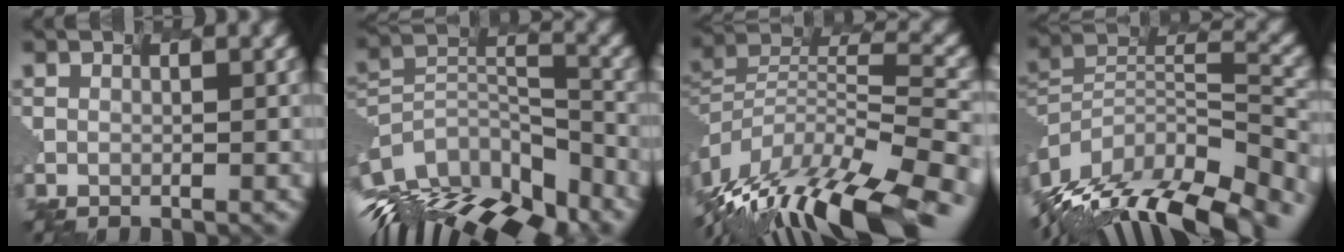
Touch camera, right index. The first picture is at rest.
{"total": 12.7, "force": [-9.7, 5.6, 5.9], "torque": [-0.175, 0.020, -0.135]}
{"total": 14.4, "force": [-11.8, 3.4, 7.6], "torque": [-0.201, 0.007, -0.176]}
{"total": 13.2, "force": [-10.7, 4.4, 6.5], "torque": [-0.188, 0.009, -0.154]}